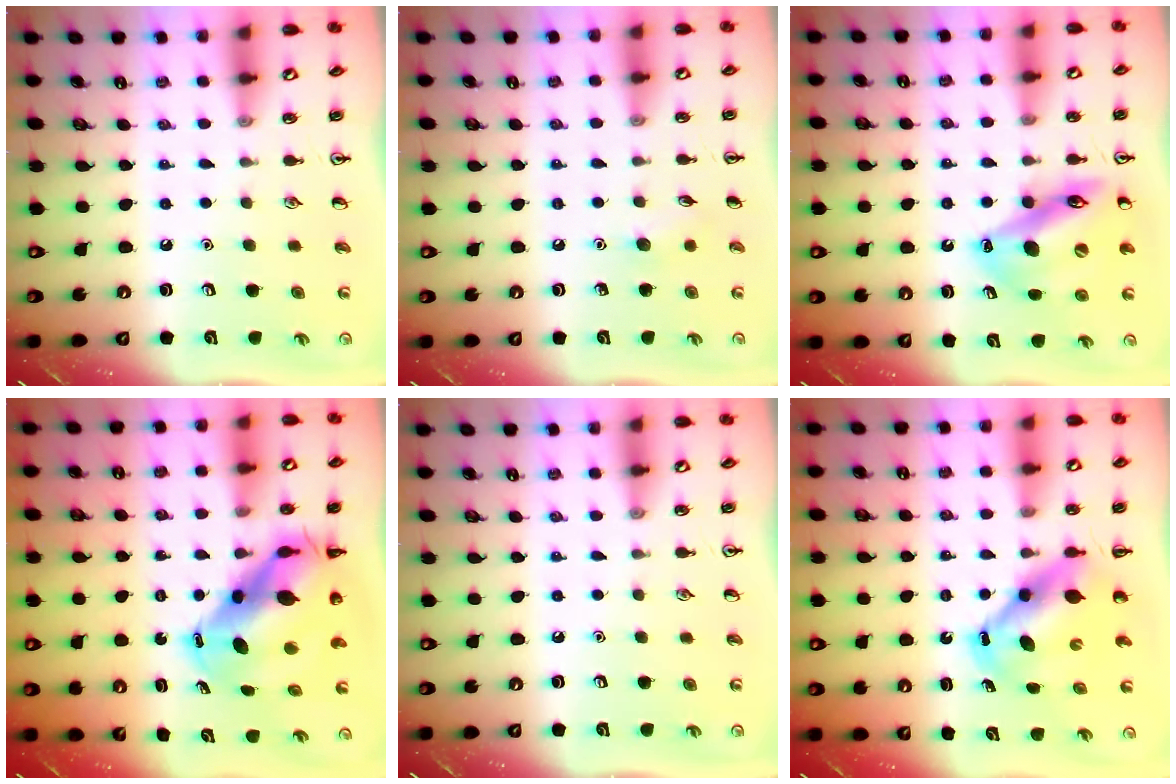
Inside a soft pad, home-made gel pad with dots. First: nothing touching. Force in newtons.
{"total": 5.4, "press": 5.1, "slide": 1.7}
{"total": 14.9, "press": 14.4, "slide": 3.7}
{"total": 12.4, "press": 11.9, "slide": 3.4}
{"total": 0.0}
{"total": 6.9, "press": 6.6, "slide": 2.0}